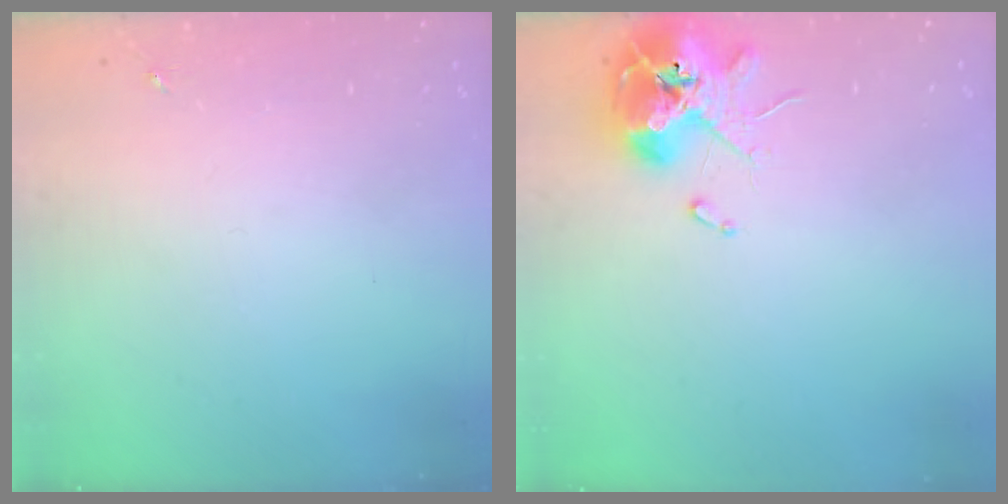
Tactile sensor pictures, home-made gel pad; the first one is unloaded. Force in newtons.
{"total": 13.0, "press": 12.8, "slide": 1.8}